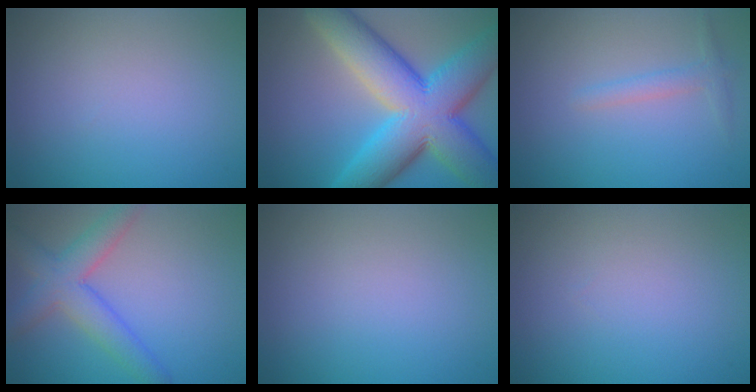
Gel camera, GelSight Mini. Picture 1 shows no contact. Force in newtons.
{"total": 14.0, "press": 14.0, "slide": 0.3}
{"total": 1.5, "press": 1.5, "slide": 0.0}
{"total": 4.8, "press": 4.8, "slide": 0.2}
{"total": 0.0}
{"total": 0.0}